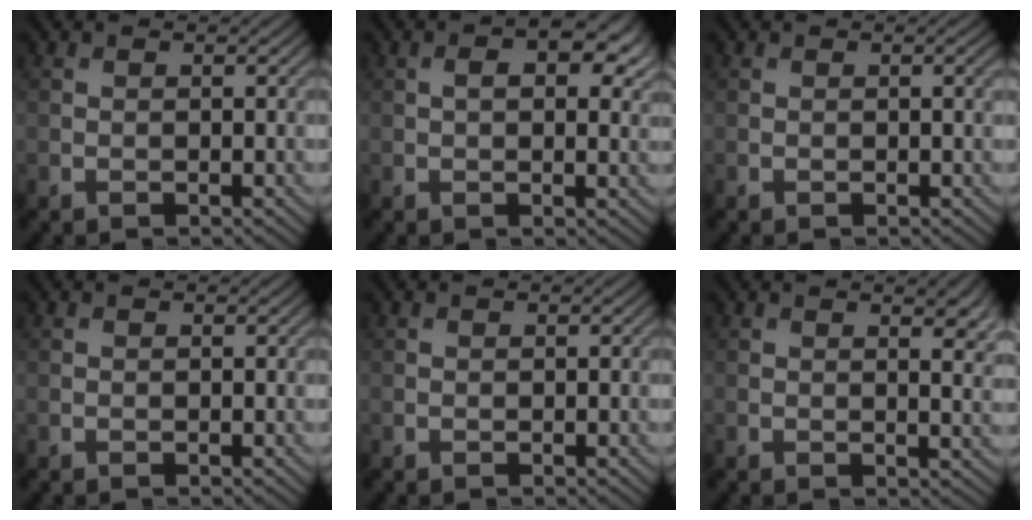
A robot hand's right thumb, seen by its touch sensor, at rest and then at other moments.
{"total": 6.4, "force": [2.1, 3.3, 5.1], "torque": [-0.077, 0.004, 0.027]}
{"total": 1.0, "force": [0.3, 0.1, 1.0], "torque": [-0.016, 0.001, 0.003]}
{"total": 0.0}
{"total": 0.0}
{"total": 4.0, "force": [1.6, 1.2, 3.5], "torque": [-0.051, 0.002, 0.027]}